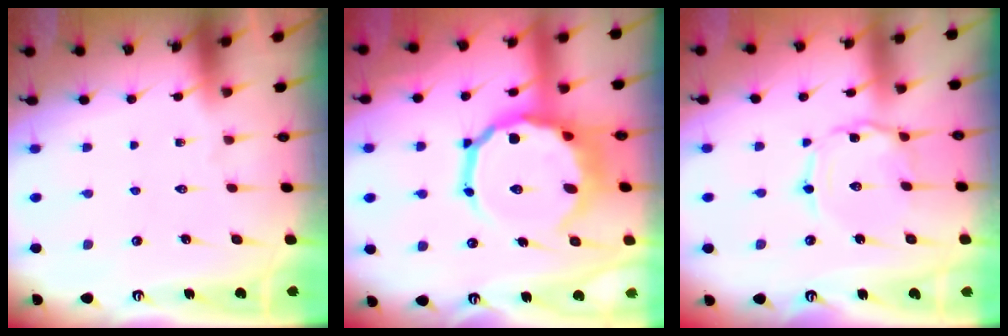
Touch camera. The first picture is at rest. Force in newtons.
{"total": 15.7, "press": 15.3, "slide": 3.9}
{"total": 2.0, "press": 2.0, "slide": 0.2}